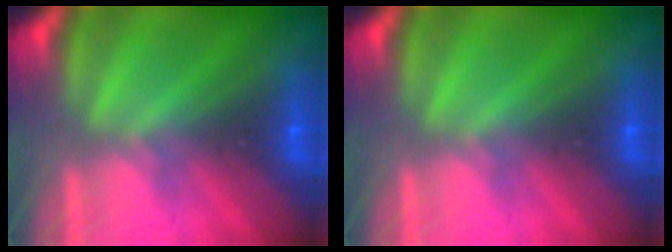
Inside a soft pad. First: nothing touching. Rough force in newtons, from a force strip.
{"total": 0.0}